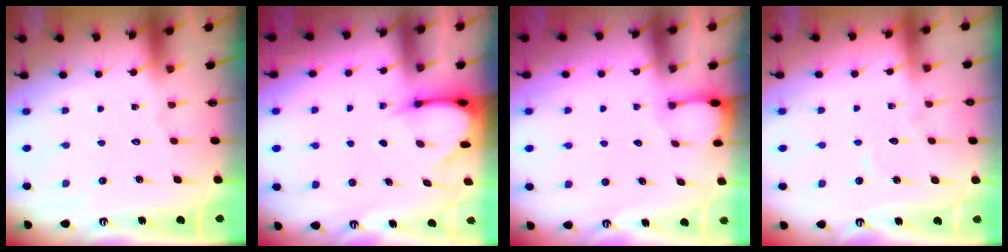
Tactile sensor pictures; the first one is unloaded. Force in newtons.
{"total": 3.6, "press": 3.6, "slide": 0.3}
{"total": 0.9, "press": 0.8, "slide": 0.2}
{"total": 3.9, "press": 3.8, "slide": 0.5}